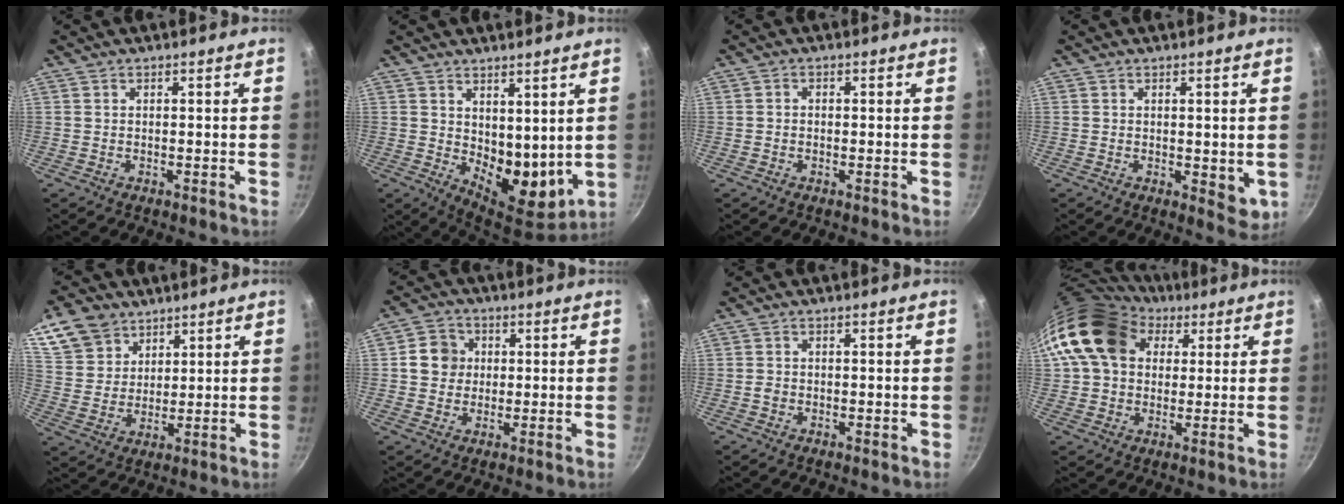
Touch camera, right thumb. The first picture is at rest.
{"total": 10.8, "force": [3.2, 6.5, 8.0], "torque": [-0.080, -0.048, 0.062]}
{"total": 1.0, "force": [-0.2, 0.8, 0.5], "torque": [-0.010, 0.005, -0.005]}
{"total": 4.1, "force": [0.3, 2.3, 3.4], "torque": [-0.042, -0.013, 0.007]}
{"total": 10.5, "force": [6.5, 7.5, 3.5], "torque": [-0.044, -0.015, 0.127]}
{"total": 6.3, "force": [0.8, 5.8, 2.3], "torque": [-0.008, 0.007, 0.003]}
{"total": 1.2, "force": [-0.3, 1.0, 0.6], "torque": [-0.010, 0.005, -0.006]}
{"total": 16.5, "force": [5.9, 12.5, 9.0], "torque": [-0.145, 0.010, 0.094]}